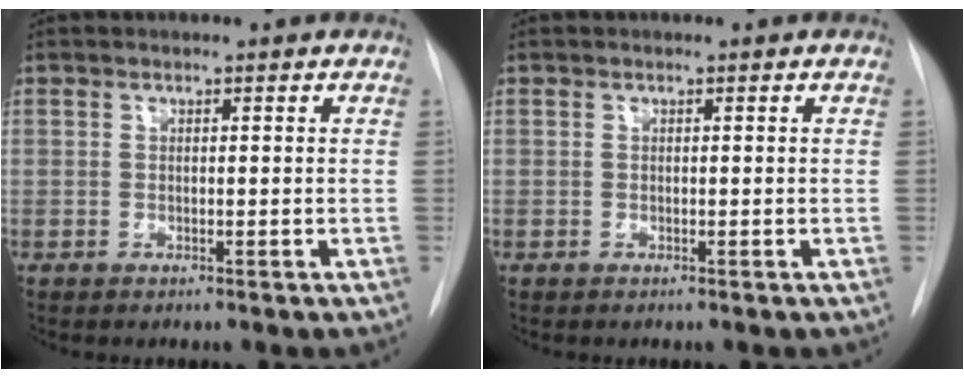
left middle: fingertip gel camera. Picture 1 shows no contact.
{"total": 0.0}